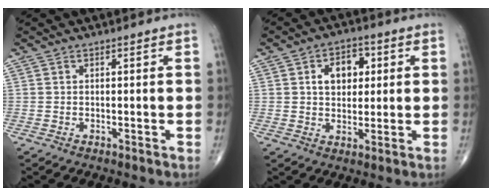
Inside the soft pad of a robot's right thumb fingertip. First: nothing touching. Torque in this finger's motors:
{"motor_torque": [0.08, 0.14, 0.65, 0.08, 0.04]}